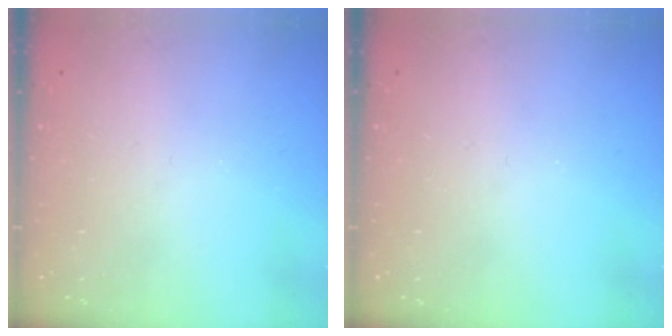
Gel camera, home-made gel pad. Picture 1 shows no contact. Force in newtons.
{"total": 0.0}